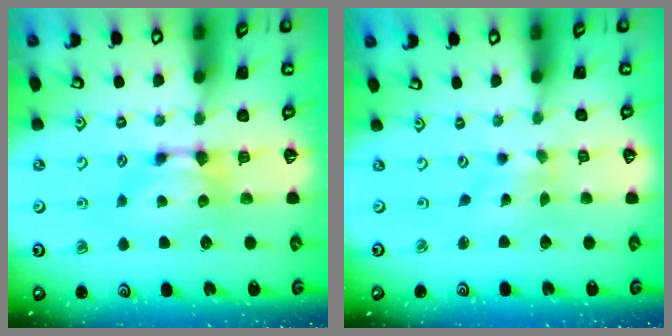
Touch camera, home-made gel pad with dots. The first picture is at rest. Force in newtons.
{"total": 3.7, "press": 3.6, "slide": 0.8}